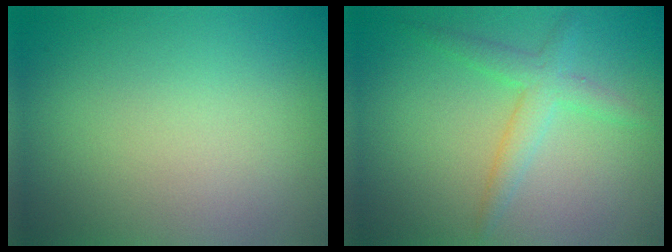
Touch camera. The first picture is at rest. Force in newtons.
{"total": 2.6, "press": 2.6, "slide": 0.1}